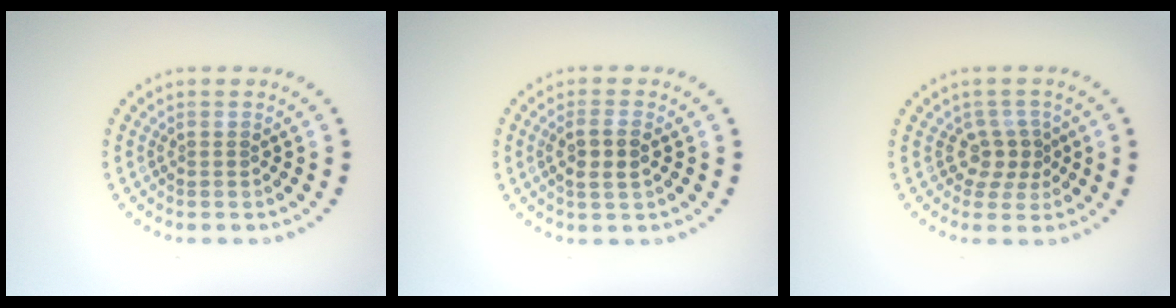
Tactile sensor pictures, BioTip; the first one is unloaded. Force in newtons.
{"total": 2.3, "press": 2.2, "slide": 0.9}
{"total": 2.4, "press": 1.7, "slide": 1.7}